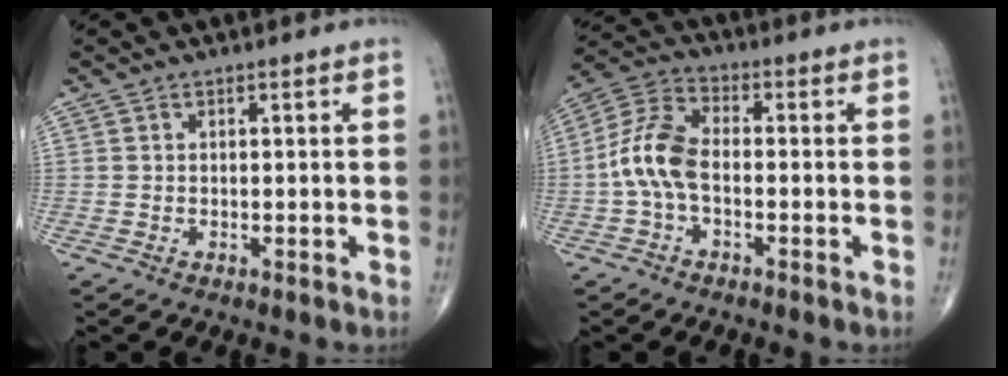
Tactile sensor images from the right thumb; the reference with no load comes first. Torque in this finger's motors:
{"motor_torque": [-0.16, 0.52, 0.69, -0.45, 0.31]}